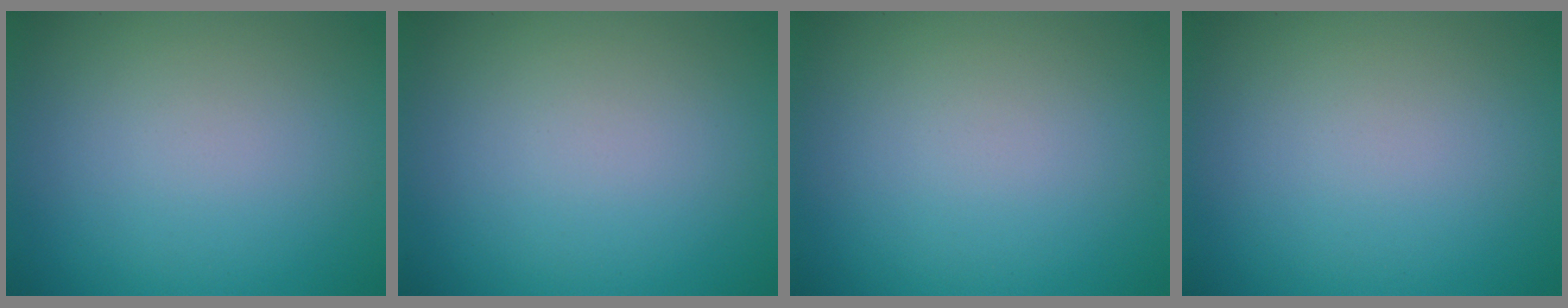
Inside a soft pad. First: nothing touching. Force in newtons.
{"total": 0.0}
{"total": 0.0}
{"total": 0.0}